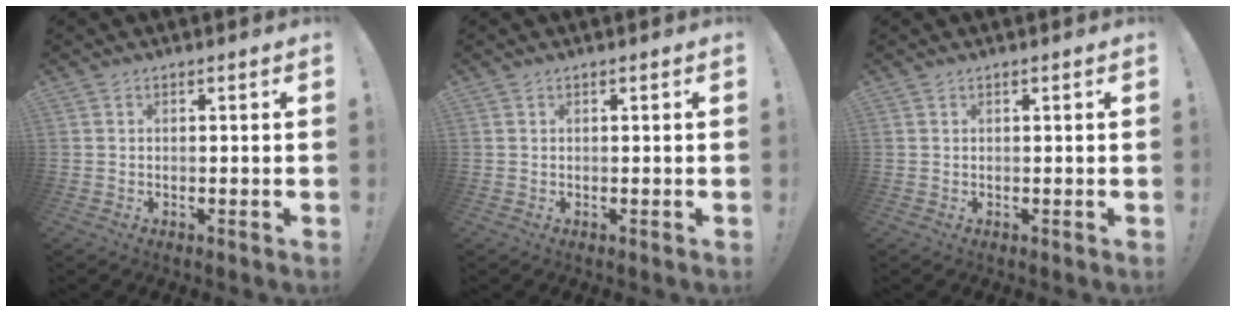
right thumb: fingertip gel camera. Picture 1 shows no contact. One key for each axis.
{"total": 0.0}
{"total": 0.0}